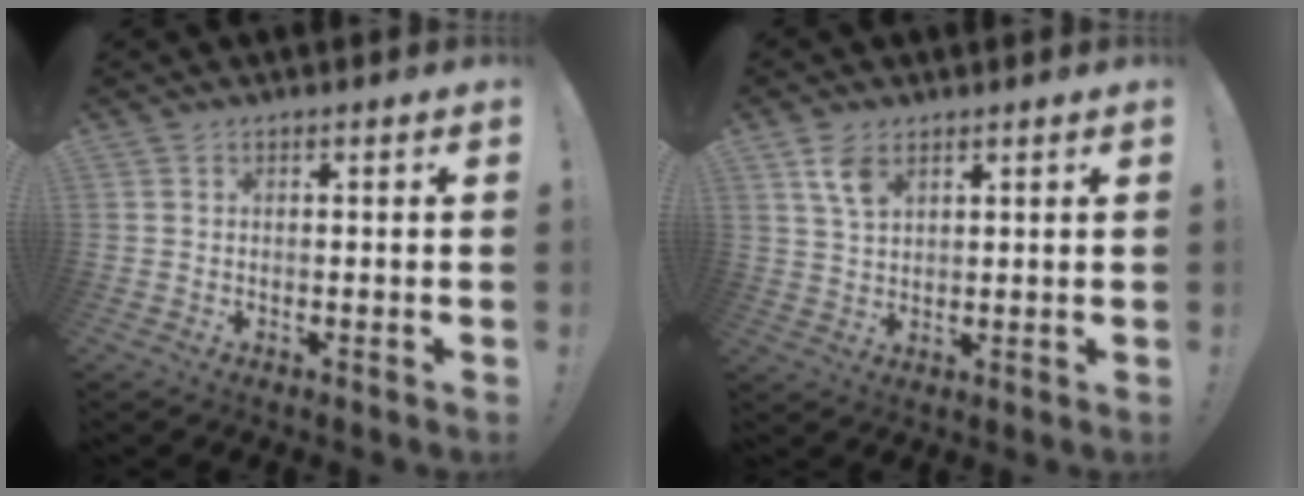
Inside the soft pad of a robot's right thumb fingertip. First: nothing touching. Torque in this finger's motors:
{"motor_torque": [0.02, 0.21, 0.66, 0.31, 0.03]}